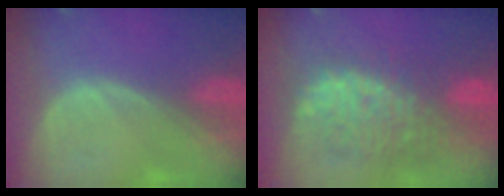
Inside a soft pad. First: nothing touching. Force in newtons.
{"total": 10.7, "press": 10.0, "slide": 3.9}